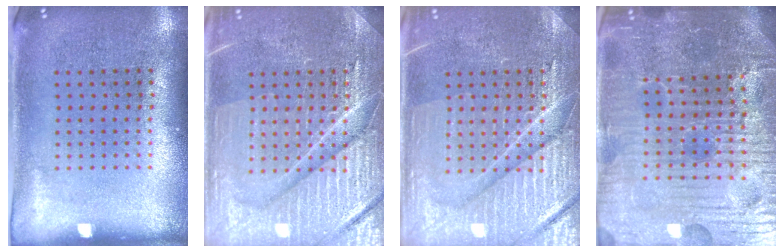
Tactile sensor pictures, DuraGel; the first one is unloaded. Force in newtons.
{"total": 7.5, "press": 7.4, "slide": 1.0}
{"total": 4.4, "press": 4.3, "slide": 0.6}
{"total": 6.2, "press": 5.7, "slide": 2.4}